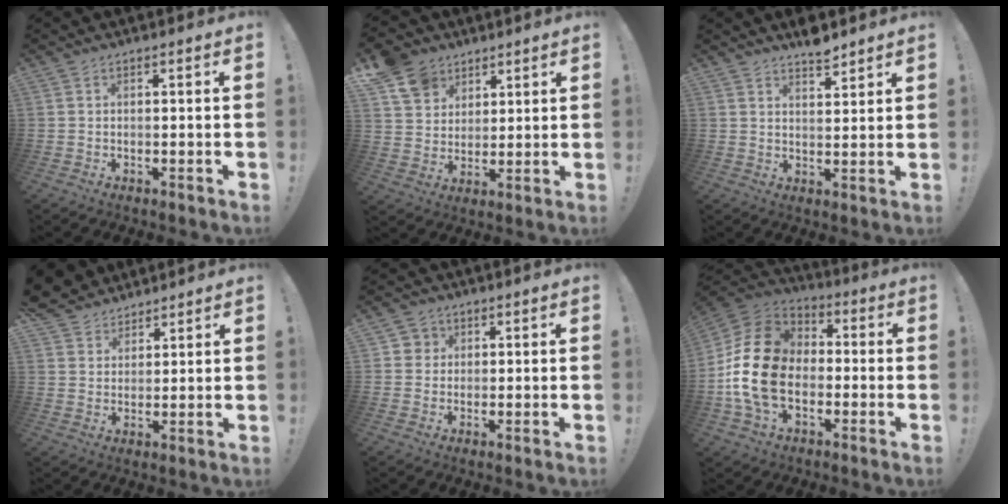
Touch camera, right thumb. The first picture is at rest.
{"total": 11.7, "force": [6.7, 8.9, 3.4], "torque": [-0.055, -0.042, 0.134]}
{"total": 5.1, "force": [4.6, 1.3, 1.9], "torque": [-0.010, -0.035, 0.077]}
{"total": 7.0, "force": [5.5, 4.2, 0.6], "torque": [-0.025, -0.039, 0.111]}
{"total": 3.8, "force": [1.1, 3.6, 0.6], "torque": [-0.007, 0.001, 0.020]}
{"total": 19.7, "force": [-2.5, 14.3, 13.3], "torque": [-0.255, 0.034, -0.036]}